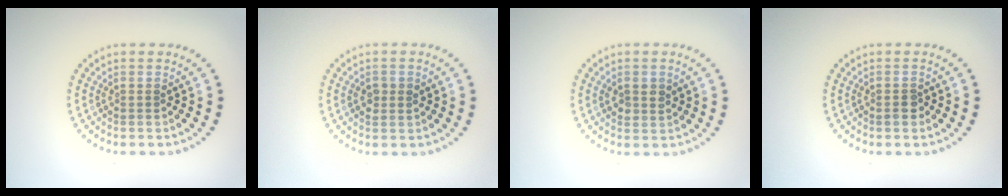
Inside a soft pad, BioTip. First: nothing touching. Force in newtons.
{"total": 1.4, "press": 1.4, "slide": 0.3}
{"total": 1.5, "press": 1.5, "slide": 0.4}
{"total": 1.2, "press": 1.1, "slide": 0.4}